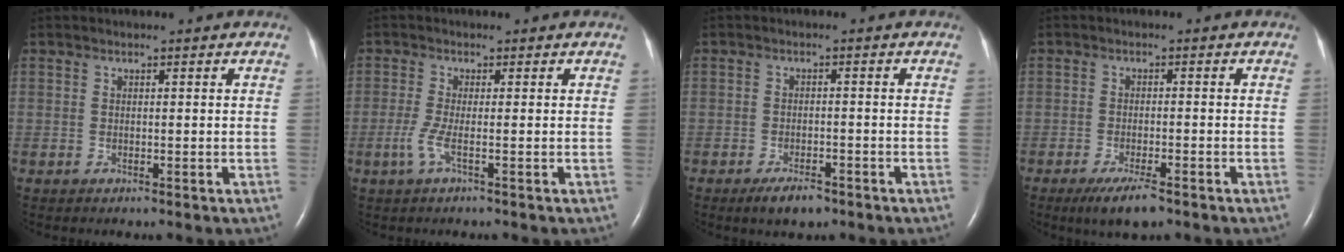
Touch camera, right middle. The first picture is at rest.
{"total": 2.4, "force": [-0.9, -0.1, 2.3], "torque": [-0.060, -0.007, -0.022]}
{"total": 3.7, "force": [-2.6, 1.3, 2.2], "torque": [-0.047, -0.003, -0.040]}
{"total": 5.0, "force": [-3.4, 0.9, 3.6], "torque": [-0.070, -0.011, -0.055]}